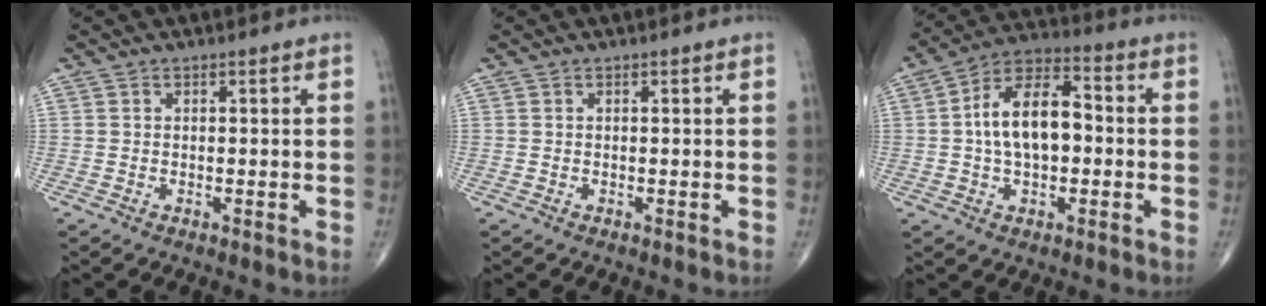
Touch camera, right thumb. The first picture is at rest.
{"total": 0.0}
{"total": 13.2, "force": [-0.1, 7.3, 11.0], "torque": [-0.181, 0.034, -0.011]}